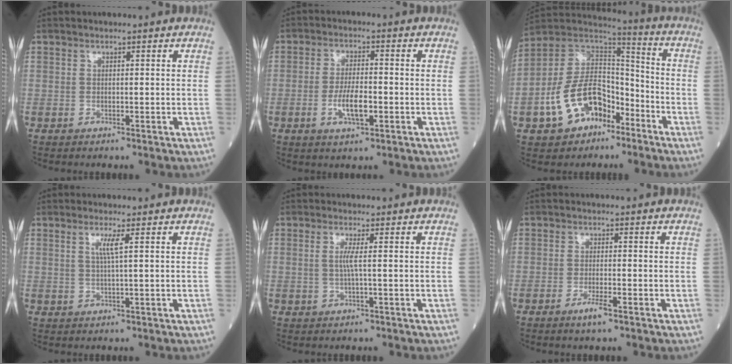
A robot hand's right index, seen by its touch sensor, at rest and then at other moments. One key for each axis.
{"total": 5.6, "fx": -1.6, "fy": 1.5, "fz": 5.1, "tx": -0.098, "ty": -0.001, "tz": -0.027}
{"total": 14.9, "fx": -6.8, "fy": 9.0, "fz": 9.7, "tx": -0.199, "ty": 0.026, "tz": -0.119}
{"total": 2.4, "fx": 0.8, "fy": -0.5, "fz": 2.2, "tx": -0.048, "ty": -0.001, "tz": 0.015}
{"total": 2.0, "fx": 0.1, "fy": -0.4, "fz": 2.0, "tx": -0.046, "ty": -0.001, "tz": -0.001}
{"total": 2.7, "fx": -1.7, "fy": 0.0, "fz": 2.2, "tx": -0.043, "ty": -0.006, "tz": -0.032}